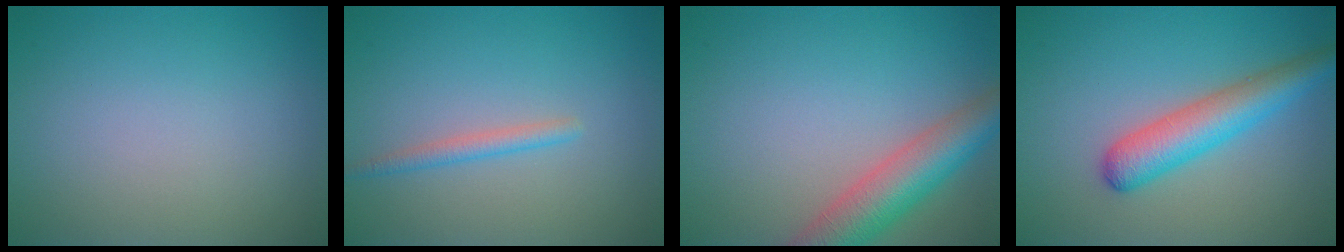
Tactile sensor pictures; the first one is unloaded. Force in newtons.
{"total": 1.5, "press": 1.5, "slide": 0.1}
{"total": 6.0, "press": 6.0, "slide": 0.4}
{"total": 4.8, "press": 4.8, "slide": 0.2}